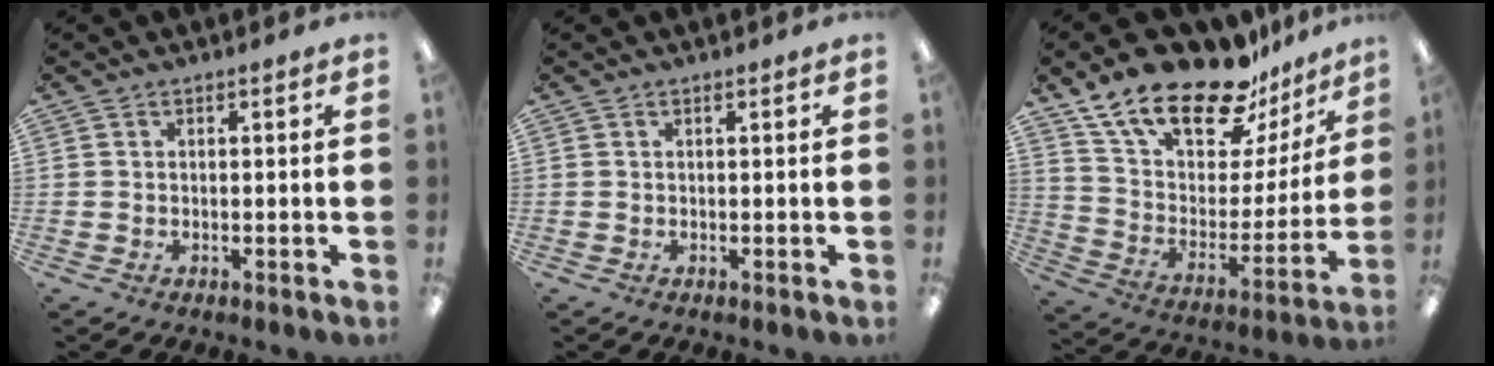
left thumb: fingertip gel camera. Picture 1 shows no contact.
{"total": 0.0}
{"total": 22.7, "force": [17.5, 8.6, 11.5], "torque": [-0.201, -0.123, 0.307]}